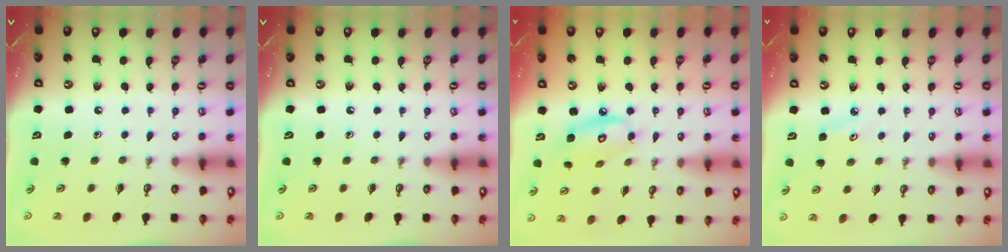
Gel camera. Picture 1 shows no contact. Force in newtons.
{"total": 0.0}
{"total": 9.9, "press": 9.9, "slide": 0.7}
{"total": 3.6, "press": 3.6, "slide": 0.4}